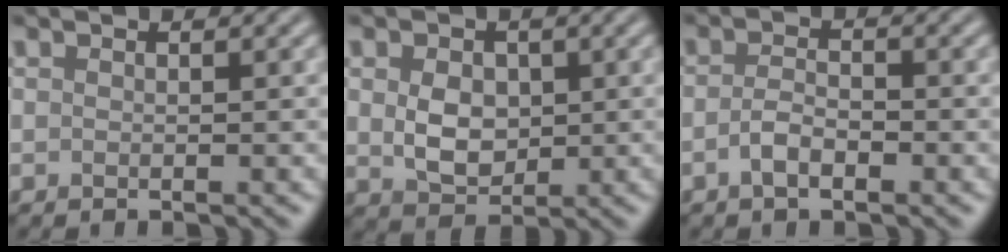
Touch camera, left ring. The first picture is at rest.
{"total": 3.5, "force": [0.4, 2.7, 2.2], "torque": [-0.042, -0.005, 0.006]}
{"total": 2.0, "force": [-0.9, 1.0, 1.5], "torque": [-0.030, 0.003, -0.022]}